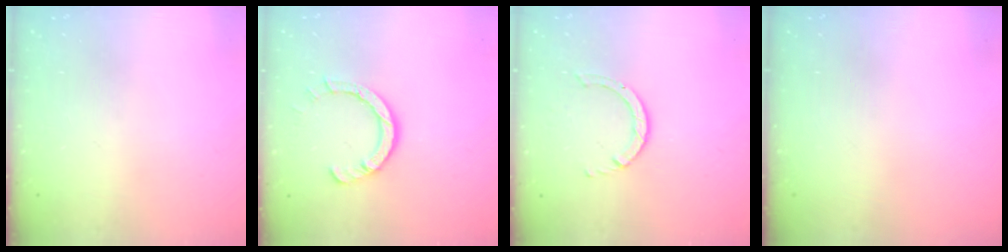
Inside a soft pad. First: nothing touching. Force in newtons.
{"total": 5.5, "press": 5.5, "slide": 0.4}
{"total": 1.4, "press": 1.4, "slide": 0.2}
{"total": 0.0}